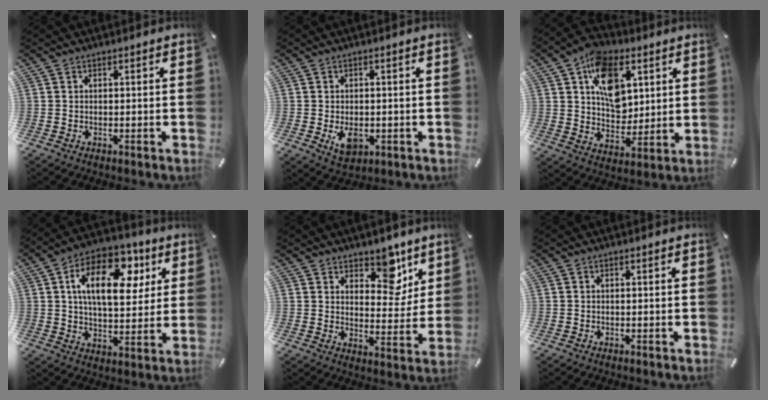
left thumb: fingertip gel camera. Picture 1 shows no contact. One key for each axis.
{"total": 5.0, "fx": -0.8, "fy": 3.4, "fz": 3.6, "tx": -0.066, "ty": -0.007, "tz": -0.019}
{"total": 14.3, "fx": 5.3, "fy": 10.3, "fz": 8.4, "tx": -0.127, "ty": -0.007, "tz": 0.099}
{"total": 18.2, "fx": 6.5, "fy": 10.4, "fz": 13.5, "tx": -0.205, "ty": -0.011, "tz": 0.108}
{"total": 10.2, "fx": 7.1, "fy": 5.8, "fz": 4.5, "tx": -0.039, "ty": -0.056, "tz": 0.122}
{"total": 0.0}